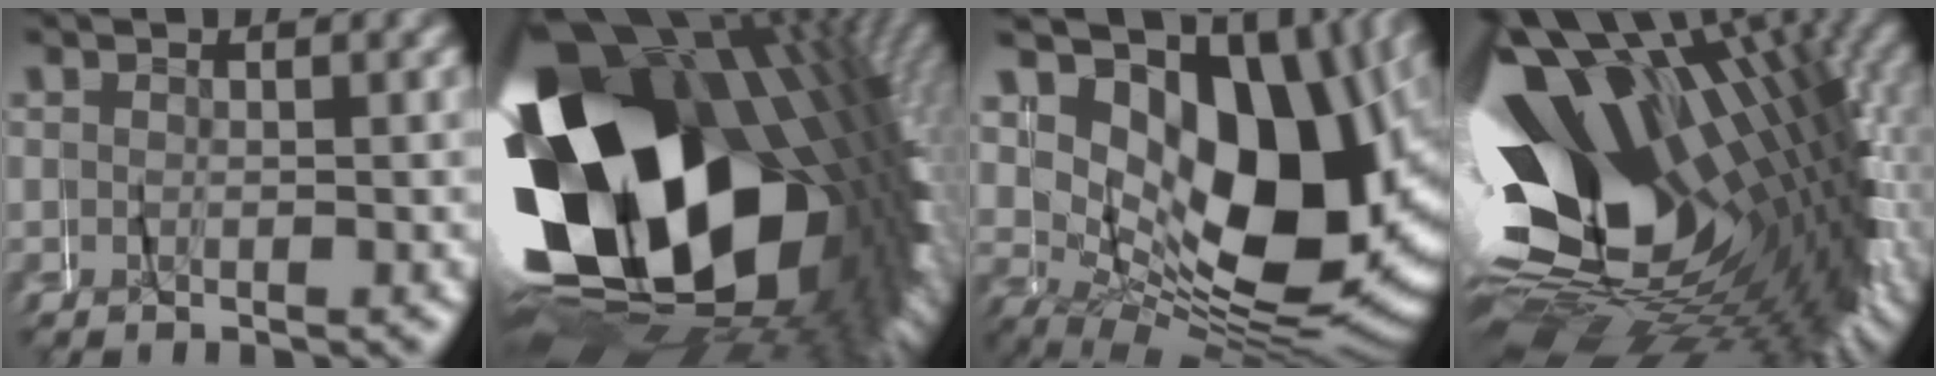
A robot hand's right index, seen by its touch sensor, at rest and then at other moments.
{"total": 47.9, "force": [-5.4, 28.2, 38.3], "torque": [-0.531, -0.048, -0.060]}
{"total": 20.6, "force": [2.9, 13.3, 15.6], "torque": [-0.245, 0.002, 0.038]}
{"total": 38.6, "force": [-7.2, 24.2, 29.1], "torque": [-0.421, -0.058, -0.092]}